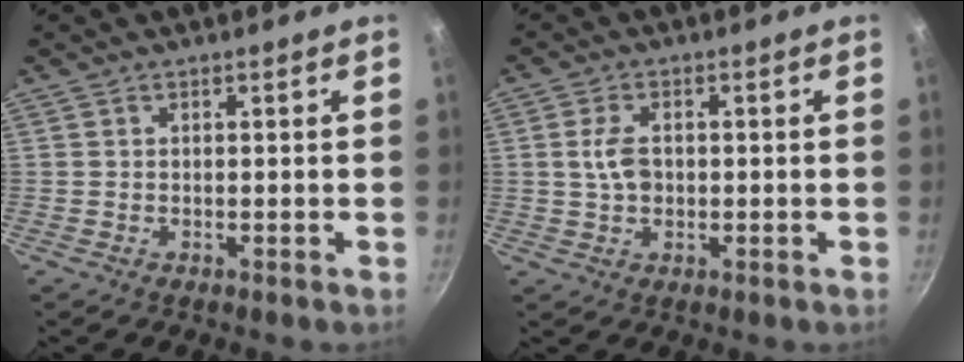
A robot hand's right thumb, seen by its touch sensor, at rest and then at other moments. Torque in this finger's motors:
{"motor_torque": [-0.23, 0.42, -0.02, 0.21, -0.01]}